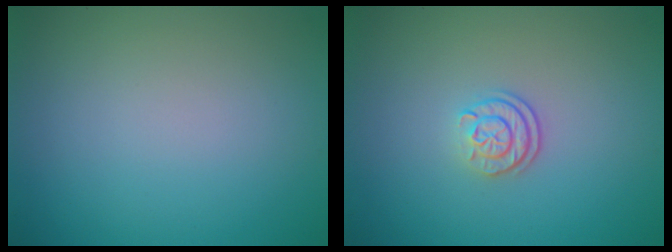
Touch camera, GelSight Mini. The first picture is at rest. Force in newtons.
{"total": 2.2, "press": 1.7, "slide": 1.4}